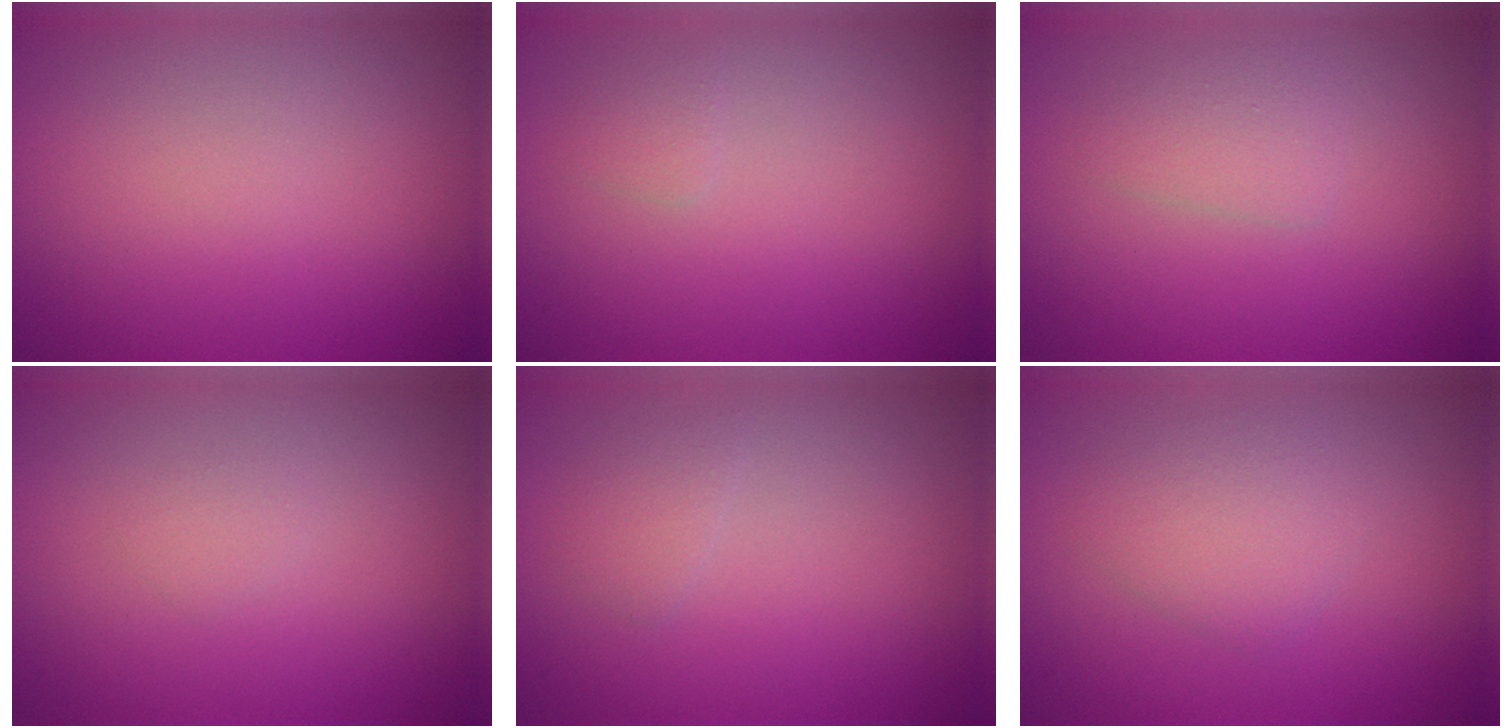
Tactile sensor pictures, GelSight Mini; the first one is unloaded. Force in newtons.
{"total": 0.8, "press": 0.8, "slide": 0.1}
{"total": 1.6, "press": 1.6, "slide": 0.0}
{"total": 0.6, "press": 0.6, "slide": 0.0}
{"total": 1.1, "press": 1.1, "slide": 0.1}
{"total": 2.4, "press": 2.4, "slide": 0.1}